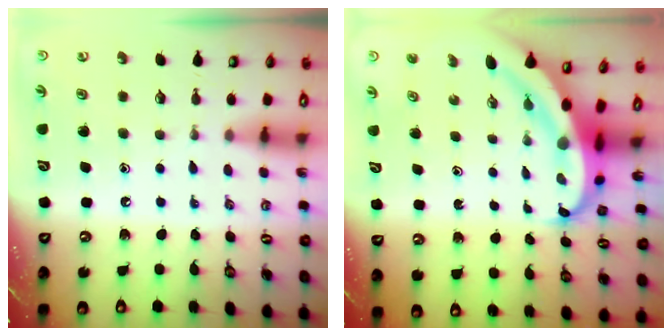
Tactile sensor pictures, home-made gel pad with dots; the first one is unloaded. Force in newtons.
{"total": 7.3, "press": 7.2, "slide": 0.9}